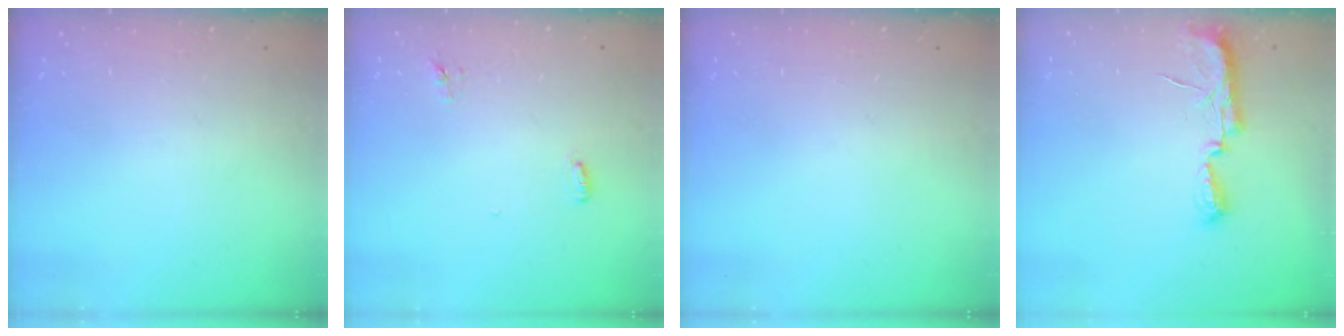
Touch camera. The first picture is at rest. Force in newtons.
{"total": 3.6, "press": 3.5, "slide": 0.9}
{"total": 0.0}
{"total": 8.8, "press": 8.2, "slide": 3.2}